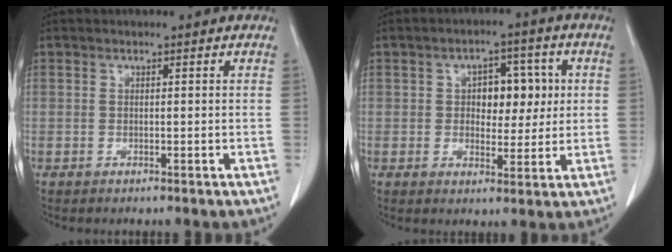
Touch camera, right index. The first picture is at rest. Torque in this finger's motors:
{"motor_torque": [0.15, 0.09, 0.13, 0.03]}